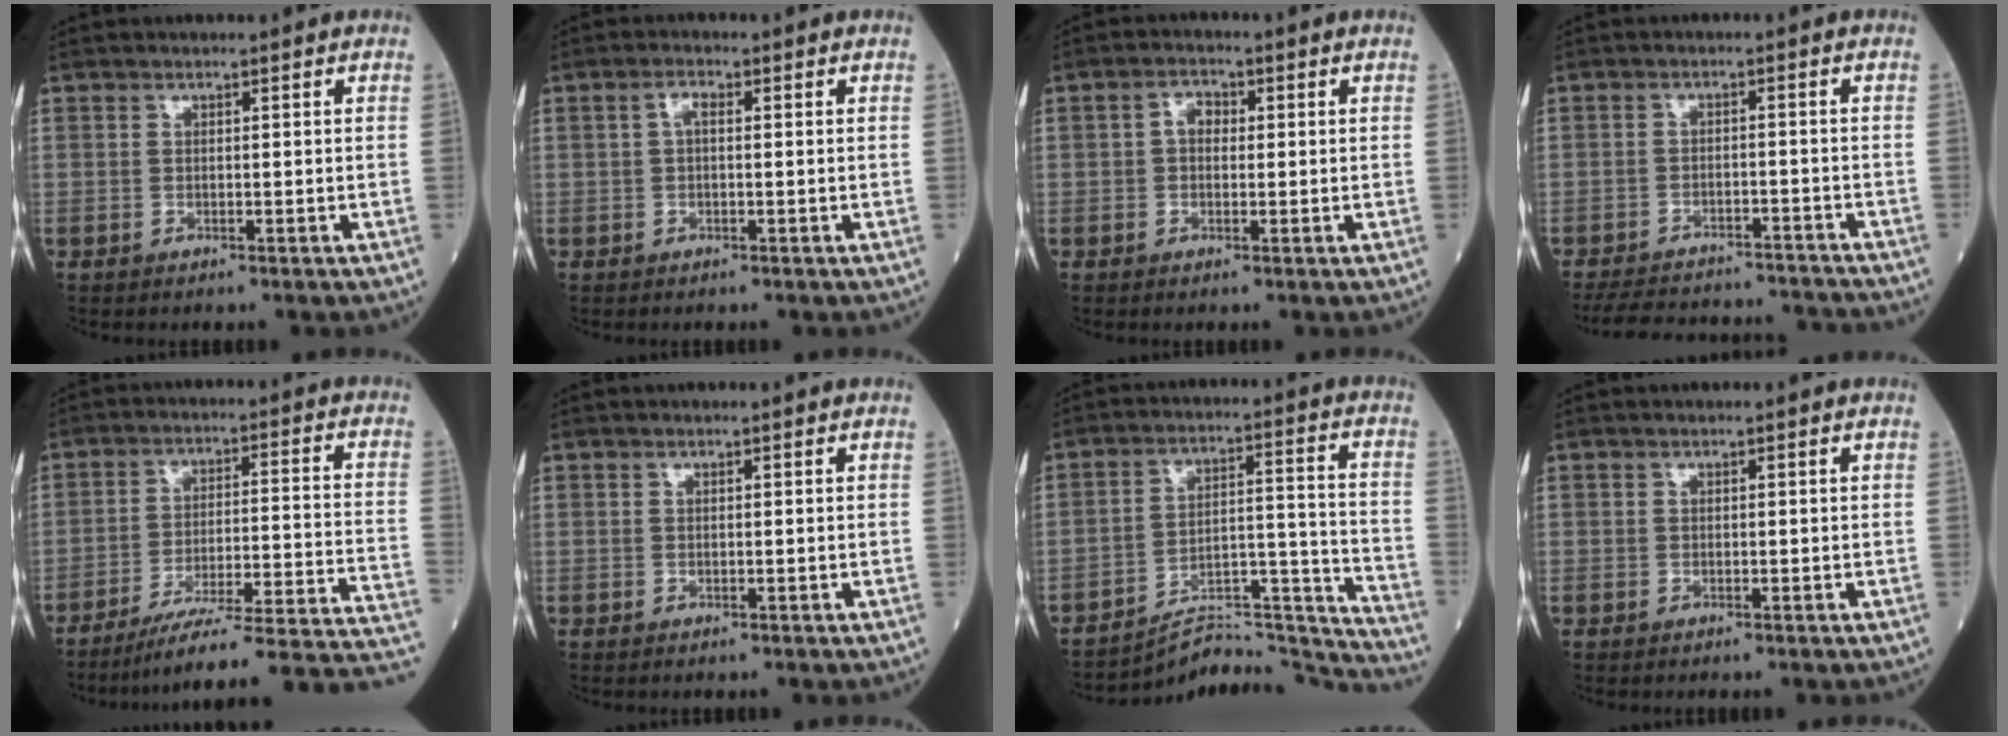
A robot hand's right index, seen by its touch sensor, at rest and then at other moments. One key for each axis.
{"total": 1.8, "fx": 0.3, "fy": 0.7, "fz": 1.7, "tx": -0.033, "ty": 0.007, "tz": 0.005}
{"total": 2.6, "fx": 0.2, "fy": 1.7, "fz": 1.9, "tx": -0.033, "ty": 0.014, "tz": 0.002}
{"total": 15.2, "fx": -14.3, "fy": 3.4, "fz": 3.9, "tx": -0.083, "ty": 0.003, "tz": -0.190}
{"total": 21.7, "fx": -18.6, "fy": -0.5, "fz": 11.2, "tx": -0.090, "ty": 0.001, "tz": -0.261}
{"total": 0.0}
{"total": 15.6, "fx": -15.6, "fy": -0.2, "fz": 0.5, "tx": 0.007, "ty": 0.062, "tz": -0.234}
{"total": 0.0}